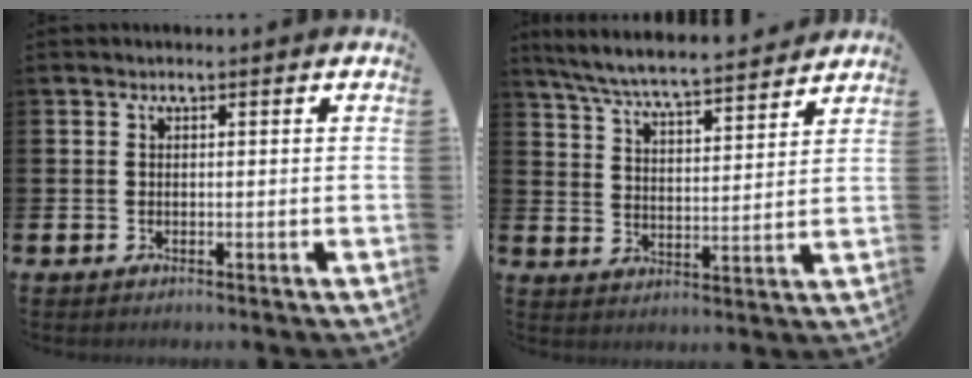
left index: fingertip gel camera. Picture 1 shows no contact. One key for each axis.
{"total": 7.0, "fx": 6.7, "fy": 0.3, "fz": 2.2, "tx": -0.066, "ty": -0.047, "tz": 0.115}